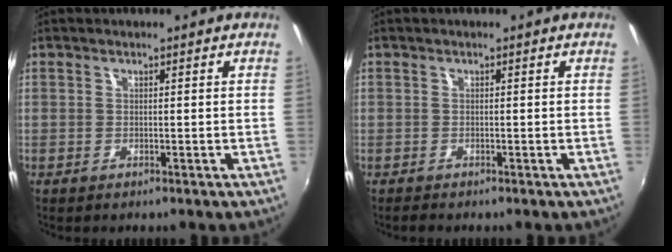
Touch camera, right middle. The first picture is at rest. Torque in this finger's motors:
{"motor_torque": [0.05, -0.32, -0.11, -0.03]}